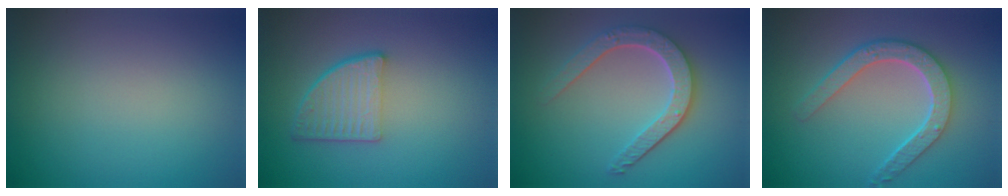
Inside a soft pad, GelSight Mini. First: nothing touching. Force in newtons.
{"total": 4.7, "press": 3.3, "slide": 3.3}
{"total": 4.5, "press": 3.6, "slide": 2.7}
{"total": 4.6, "press": 3.7, "slide": 2.6}